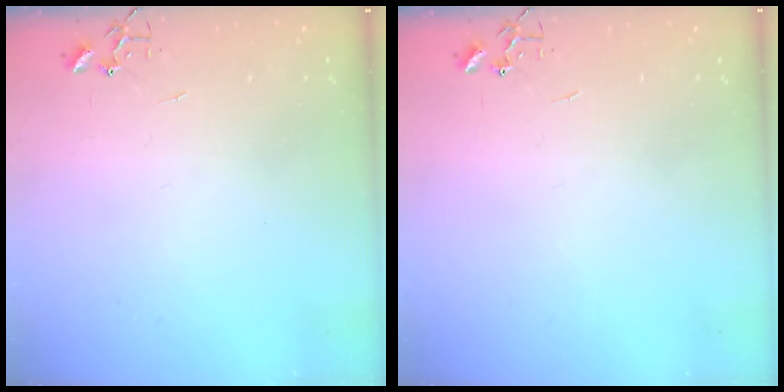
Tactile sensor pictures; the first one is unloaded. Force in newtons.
{"total": 0.0}